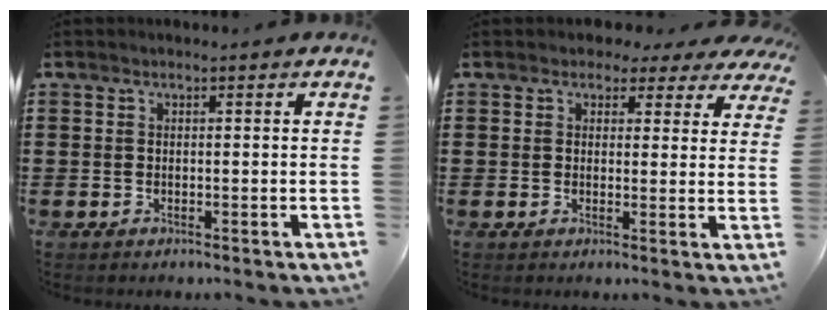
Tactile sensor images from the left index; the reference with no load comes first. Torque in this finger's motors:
{"motor_torque": [2.14, 0.00, 0.66, 0.02]}